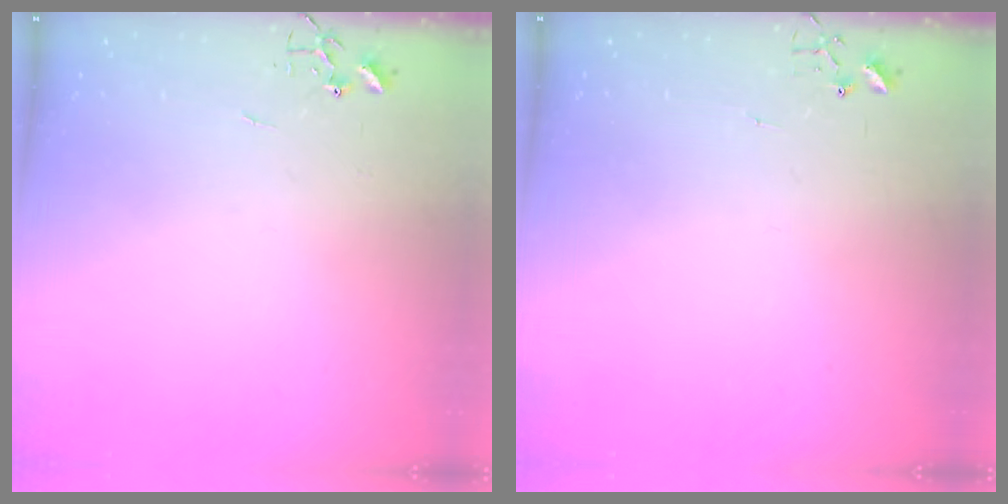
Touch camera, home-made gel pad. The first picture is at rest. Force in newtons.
{"total": 3.6, "press": 3.6, "slide": 0.4}